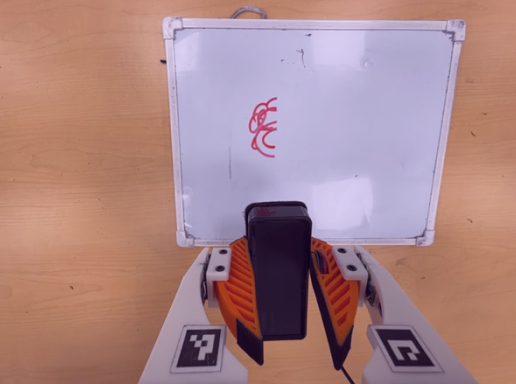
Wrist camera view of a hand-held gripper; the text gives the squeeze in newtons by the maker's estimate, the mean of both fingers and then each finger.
{"total": 11.7, "left": 10.6, "right": 12.9}